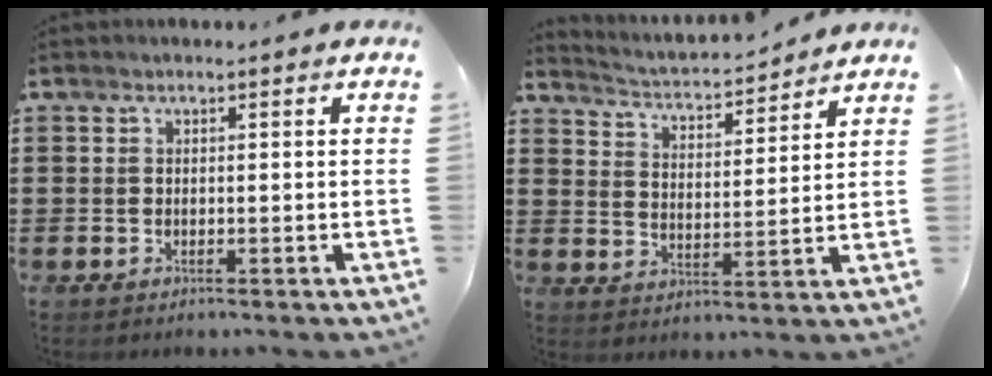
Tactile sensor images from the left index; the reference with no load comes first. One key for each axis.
{"total": 2.8, "fx": 2.8, "fy": -0.1, "fz": 0.4, "tx": -0.026, "ty": -0.029, "tz": 0.039}